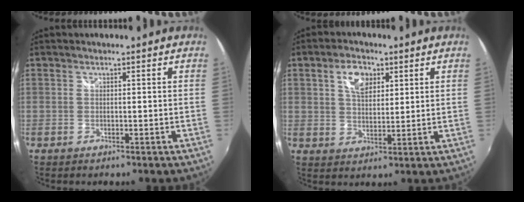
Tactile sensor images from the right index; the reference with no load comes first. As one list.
[{"total": 6.3, "force": [2.8, 3.6, 4.2], "torque": [-0.067, 0.015, 0.050]}]